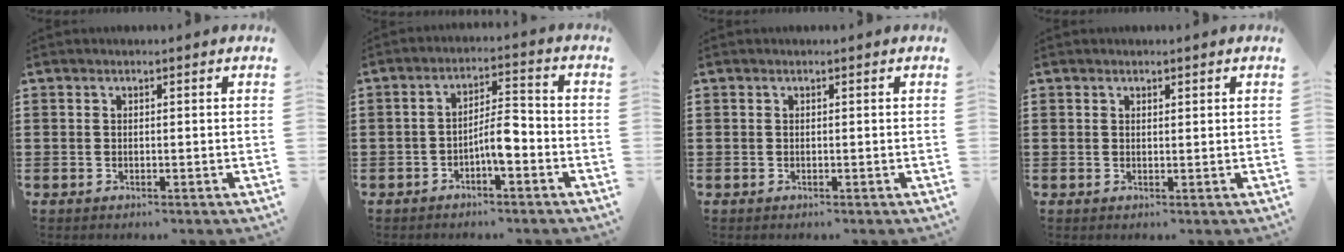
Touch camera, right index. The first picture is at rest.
{"total": 5.5, "force": [-2.3, 1.6, 4.7], "torque": [-0.082, 0.011, -0.044]}
{"total": 0.0}
{"total": 0.6, "force": [0.4, 0.4, 0.2], "torque": [-0.005, 0.002, 0.009]}